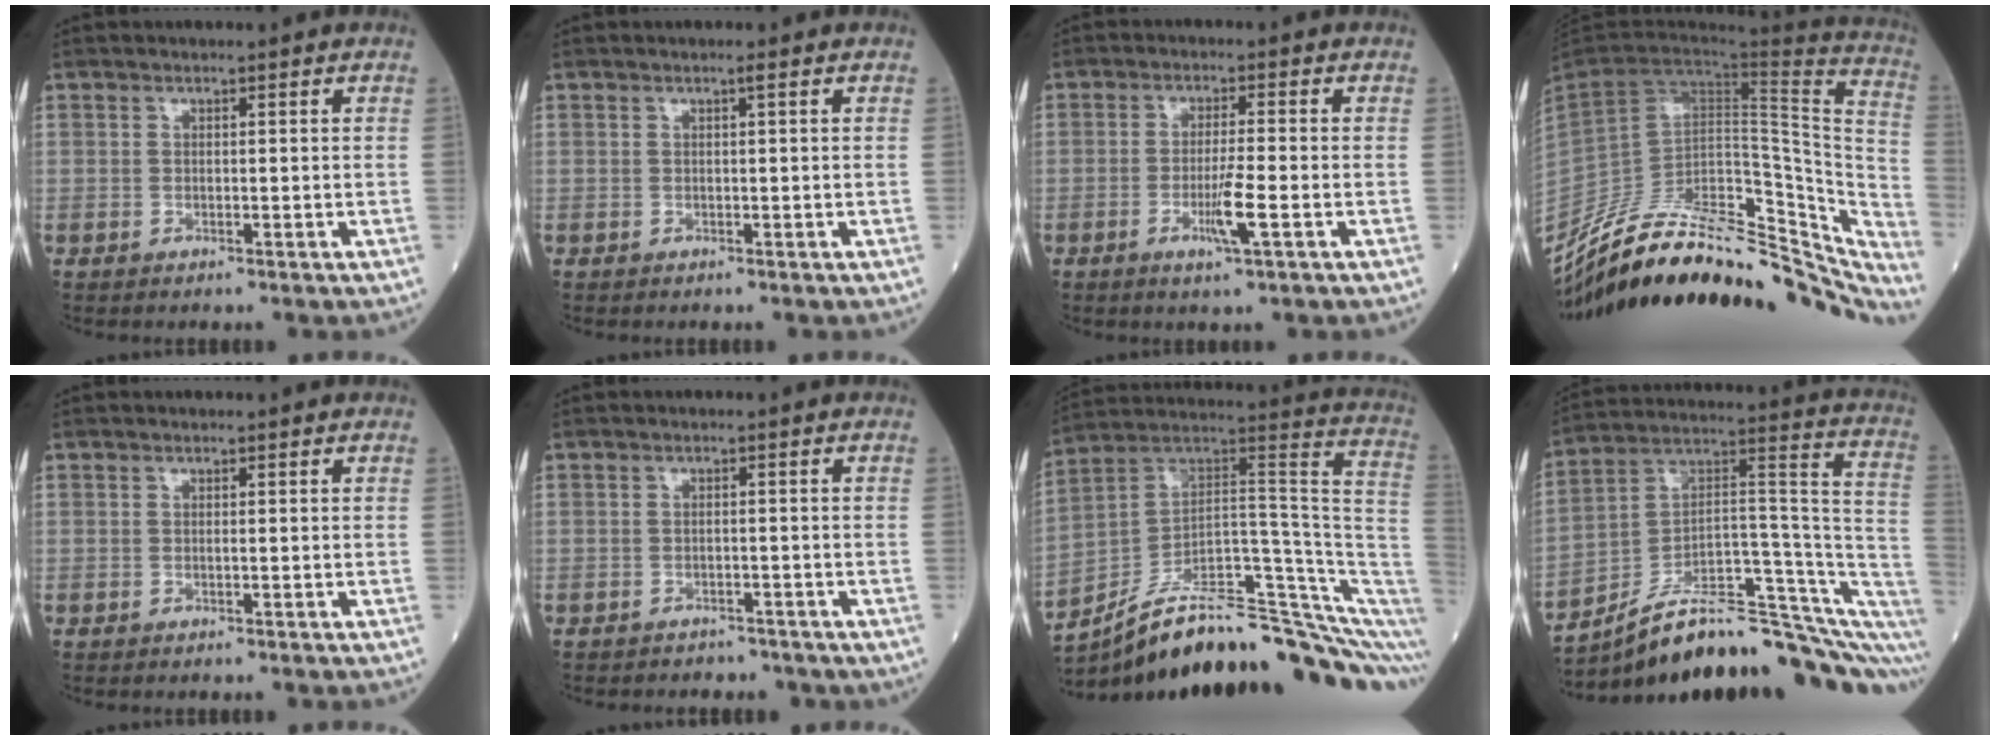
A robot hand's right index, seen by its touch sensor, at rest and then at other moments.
{"total": 0.5, "force": [0.2, -0.1, 0.5], "torque": [-0.011, -0.001, 0.007]}
{"total": 5.0, "force": [-1.8, -0.2, 4.6], "torque": [-0.086, -0.009, -0.033]}
{"total": 35.9, "force": [-29.7, 11.1, 16.9], "torque": [-0.232, -0.022, -0.418]}
{"total": 0.0}
{"total": 4.8, "force": [-4.0, 2.5, 0.6], "torque": [-0.012, 0.009, -0.043]}
{"total": 23.1, "force": [-17.4, 3.9, 14.7], "torque": [-0.135, 0.069, -0.263]}
{"total": 22.8, "force": [-17.8, 4.9, 13.4], "torque": [-0.130, 0.062, -0.260]}